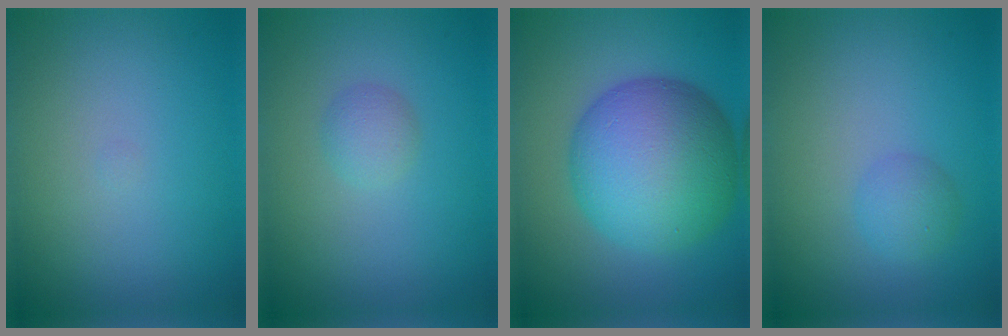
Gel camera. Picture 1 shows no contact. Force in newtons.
{"total": 1.5, "press": 1.5, "slide": 0.0}
{"total": 11.6, "press": 11.6, "slide": 0.3}
{"total": 1.7, "press": 1.7, "slide": 0.0}